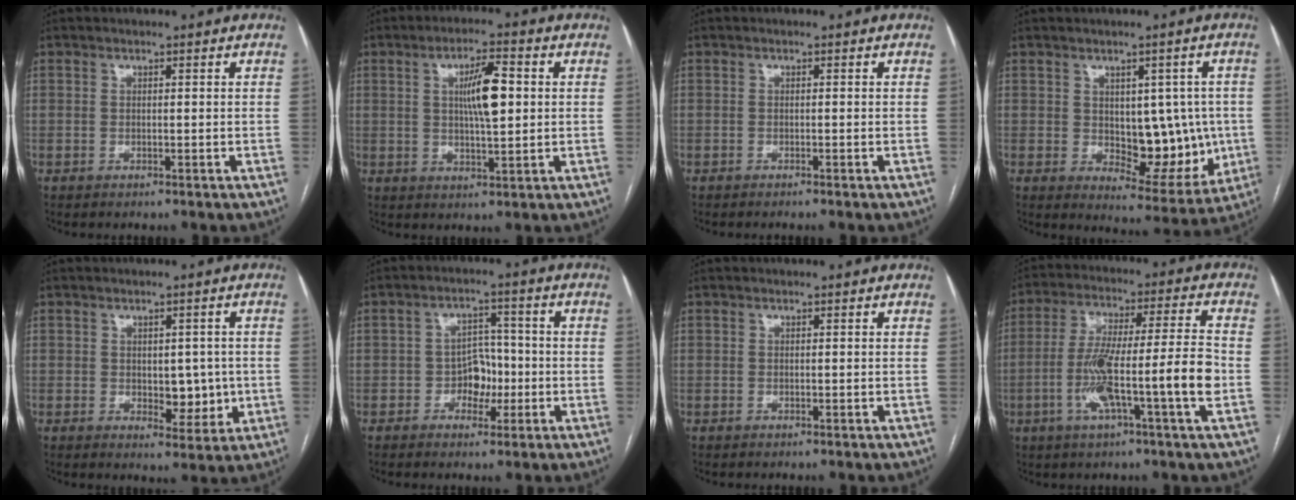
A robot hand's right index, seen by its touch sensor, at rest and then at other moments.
{"total": 7.4, "force": [1.2, 1.3, 7.2], "torque": [-0.125, 0.008, 0.023]}
{"total": 1.1, "force": [-0.9, -0.3, 0.4], "torque": [-0.005, 0.004, -0.014]}
{"total": 10.8, "force": [-0.2, 5.9, 9.1], "torque": [-0.100, 0.005, 0.019]}
{"total": 5.5, "force": [-0.2, 3.1, 4.5], "torque": [-0.051, -0.002, 0.006]}
{"total": 4.7, "force": [-1.4, 3.4, 3.0], "torque": [-0.040, 0.013, -0.023]}
{"total": 0.0}
{"total": 13.9, "force": [-3.8, -0.3, 13.4], "torque": [-0.241, 0.008, -0.070]}